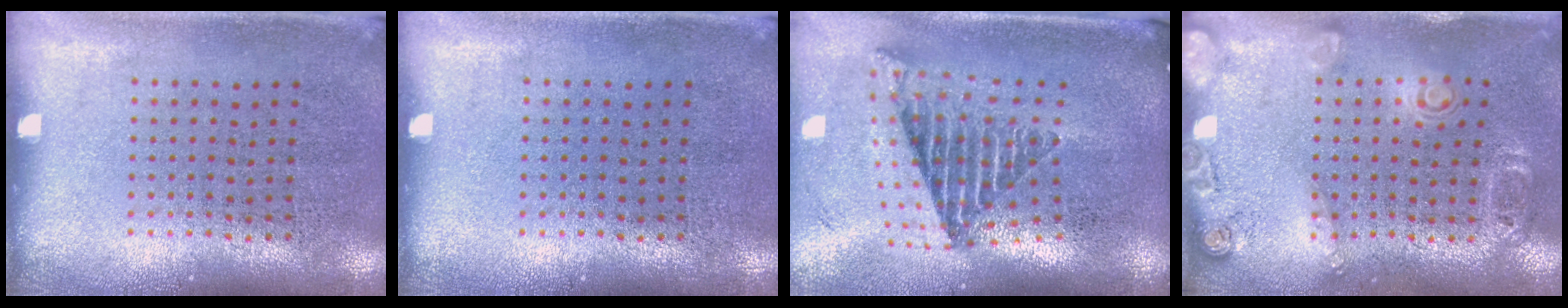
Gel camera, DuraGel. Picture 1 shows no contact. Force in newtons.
{"total": 0.0}
{"total": 2.6, "press": 1.7, "slide": 1.9}
{"total": 1.8, "press": 1.2, "slide": 1.4}